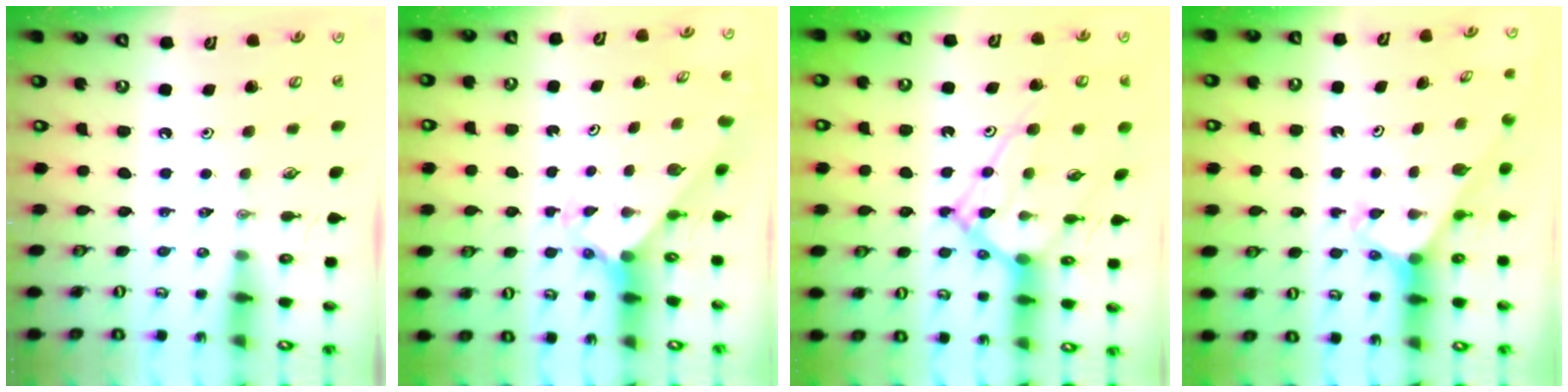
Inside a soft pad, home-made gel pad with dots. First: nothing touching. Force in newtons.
{"total": 2.5, "press": 2.4, "slide": 0.3}
{"total": 14.3, "press": 14.3, "slide": 1.4}
{"total": 2.8, "press": 2.8, "slide": 0.2}